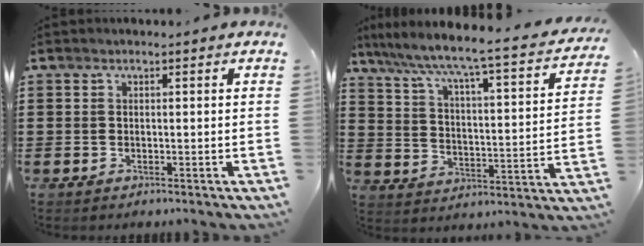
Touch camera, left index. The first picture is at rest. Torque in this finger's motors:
{"motor_torque": [1.77, -0.37, 0.59, 0.21]}